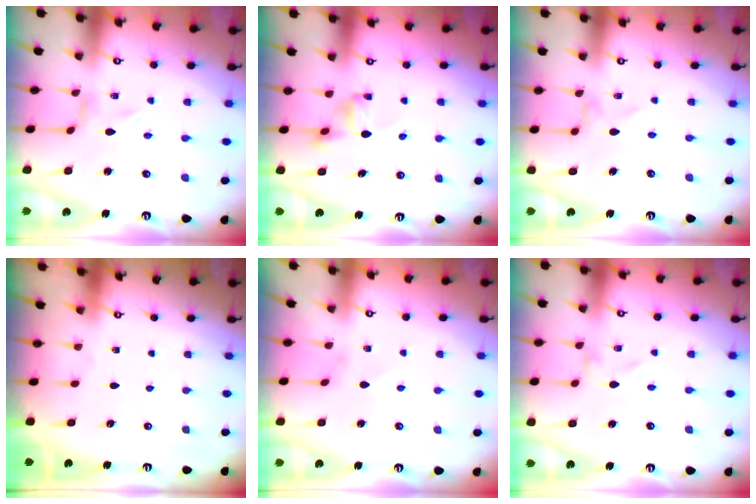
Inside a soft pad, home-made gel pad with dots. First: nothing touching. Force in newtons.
{"total": 5.5, "press": 5.5, "slide": 0.5}
{"total": 2.6, "press": 2.6, "slide": 0.3}
{"total": 0.0}
{"total": 0.5, "press": 0.4, "slide": 0.3}
{"total": 0.0}